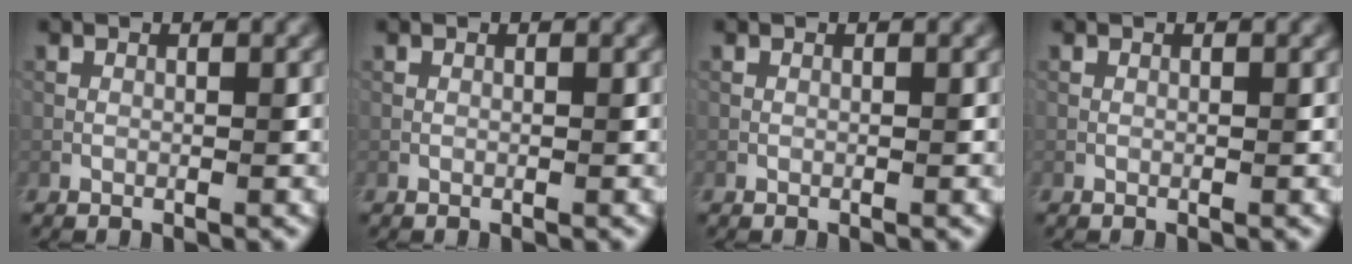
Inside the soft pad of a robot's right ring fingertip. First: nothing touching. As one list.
[{"total": 0.0}, {"total": 0.0}, {"total": 0.0}]